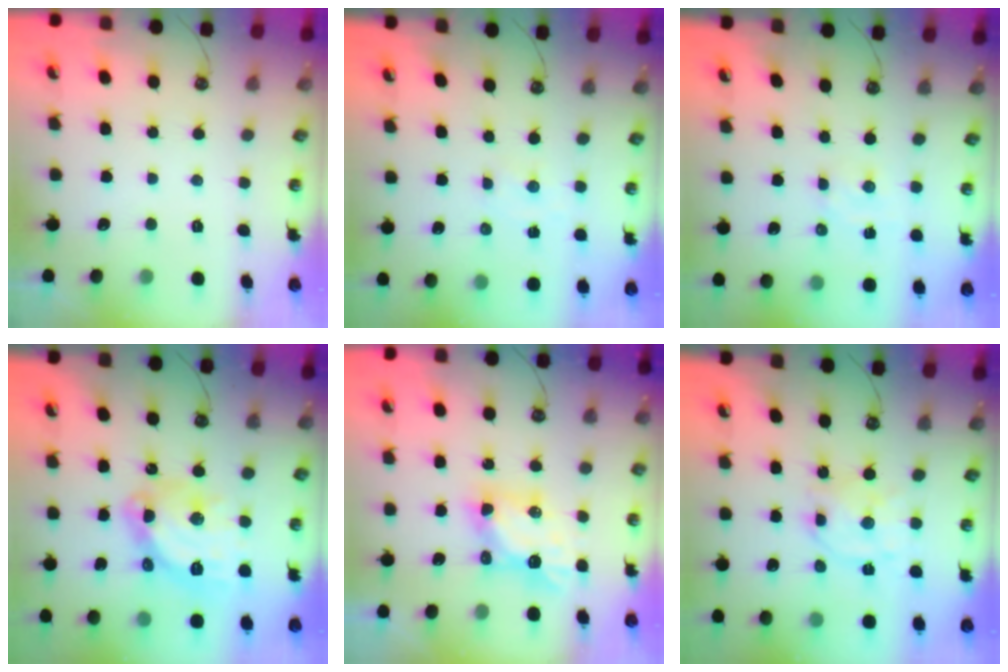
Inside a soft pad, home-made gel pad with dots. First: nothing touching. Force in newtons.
{"total": 1.8, "press": 1.7, "slide": 0.3}
{"total": 2.6, "press": 2.6, "slide": 0.4}
{"total": 16.6, "press": 16.5, "slide": 1.5}
{"total": 6.3, "press": 6.3, "slide": 0.2}
{"total": 10.7, "press": 10.7, "slide": 1.0}